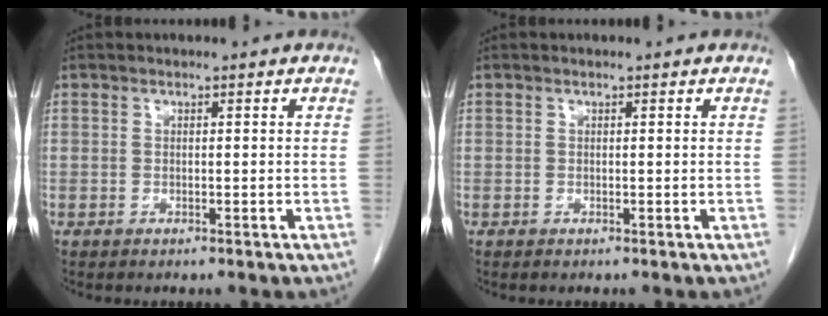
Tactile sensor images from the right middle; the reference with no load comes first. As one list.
[{"total": 0.0}]